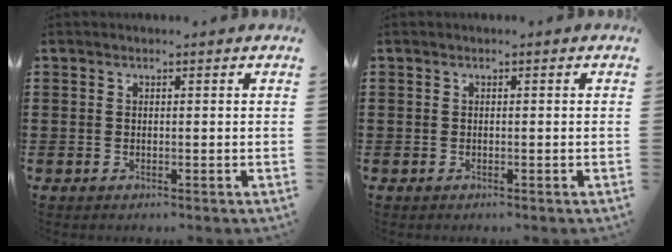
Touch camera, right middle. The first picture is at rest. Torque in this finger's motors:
{"motor_torque": [-0.09, -0.16, 0.00, 0.01]}